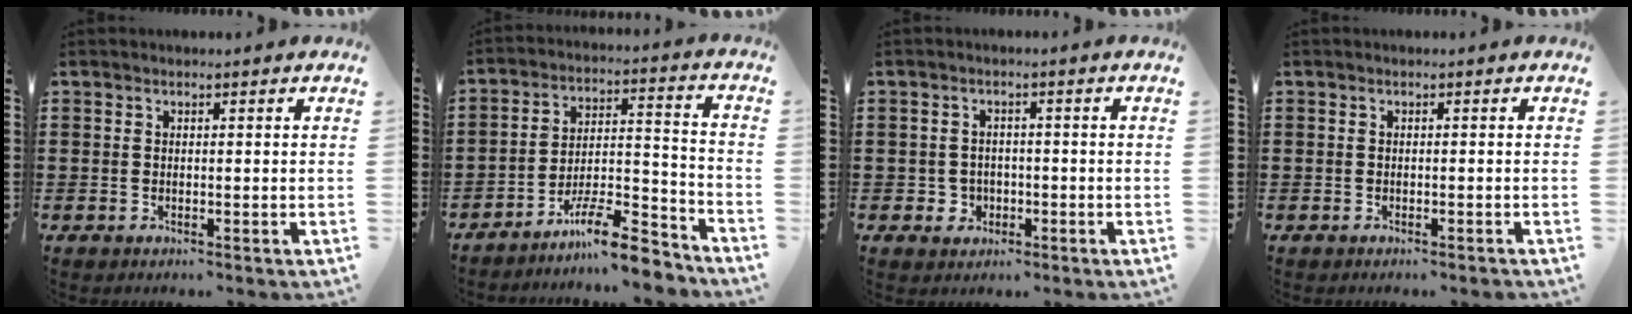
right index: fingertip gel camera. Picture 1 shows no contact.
{"total": 10.6, "force": [-9.1, 1.7, 5.2], "torque": [-0.074, 0.035, -0.170]}
{"total": 2.5, "force": [-0.9, 2.3, 0.4], "torque": [-0.016, 0.005, -0.022]}
{"total": 0.6, "force": [-0.5, -0.1, 0.2], "torque": [-0.003, -0.003, -0.010]}